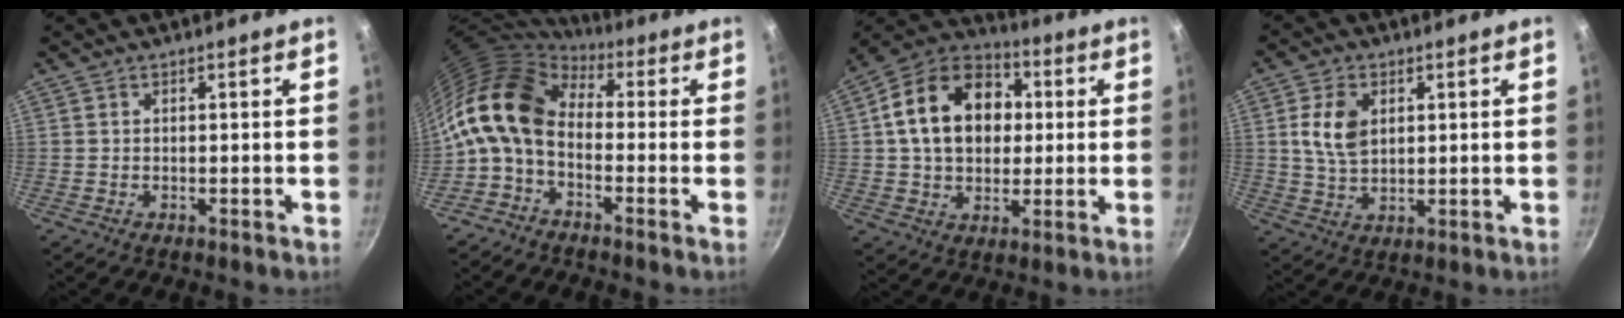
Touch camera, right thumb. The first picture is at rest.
{"total": 13.6, "force": [-0.6, 8.9, 10.3], "torque": [-0.188, 0.030, -0.034]}
{"total": 18.9, "force": [3.0, 14.1, 12.2], "torque": [-0.179, 0.025, 0.040]}
{"total": 7.5, "force": [2.0, 4.8, 5.4], "torque": [-0.095, -0.008, 0.041]}